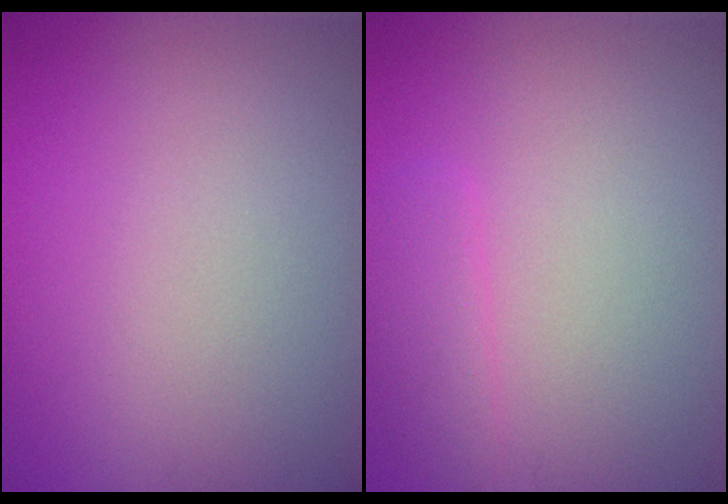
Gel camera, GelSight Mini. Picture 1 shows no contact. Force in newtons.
{"total": 1.7, "press": 1.7, "slide": 0.1}